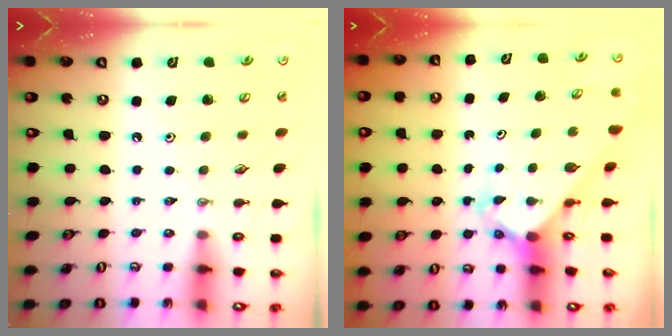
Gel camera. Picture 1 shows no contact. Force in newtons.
{"total": 2.7, "press": 2.7, "slide": 0.2}